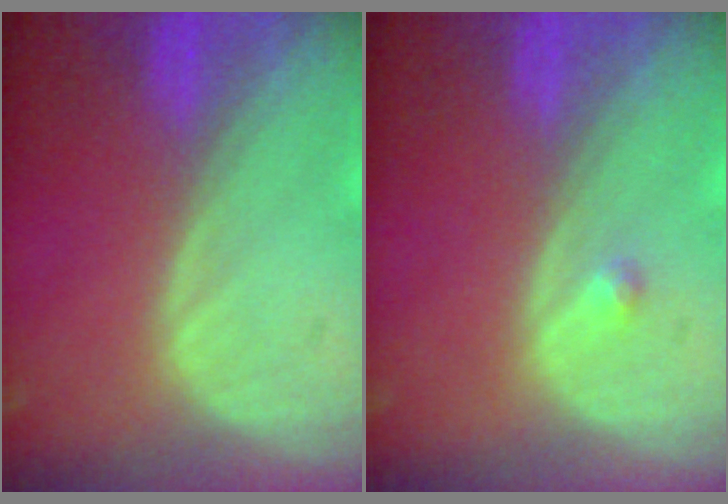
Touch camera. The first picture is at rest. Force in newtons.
{"total": 0.8, "press": 0.8, "slide": 0.2}